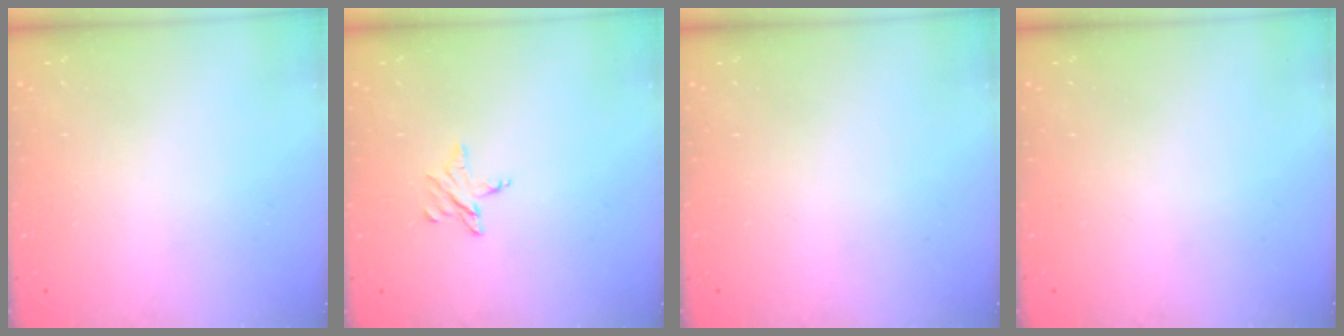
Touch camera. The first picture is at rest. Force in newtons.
{"total": 3.9, "press": 3.9, "slide": 0.3}
{"total": 0.0}
{"total": 0.0}